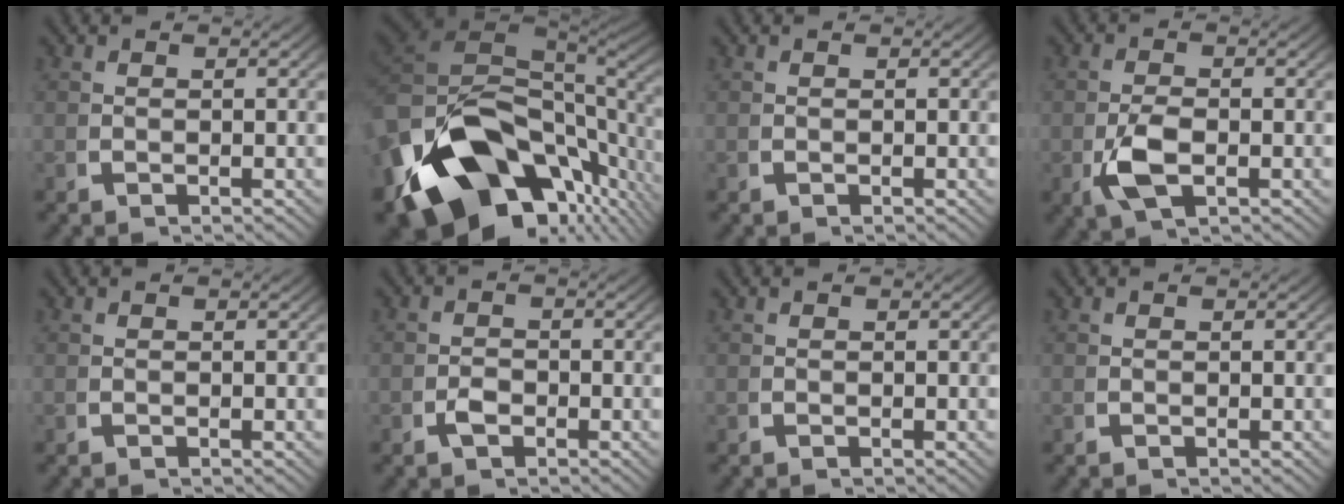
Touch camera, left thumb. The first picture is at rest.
{"total": 24.0, "force": [-4.1, 15.7, 17.6], "torque": [-0.321, -0.058, -0.039]}
{"total": 0.0}
{"total": 4.0, "force": [-0.8, 2.2, 3.3], "torque": [-0.087, -0.015, -0.006]}
{"total": 0.0}
{"total": 1.4, "force": [-0.8, 0.8, 0.8], "torque": [-0.015, -0.005, -0.016]}
{"total": 0.0}
{"total": 0.0}